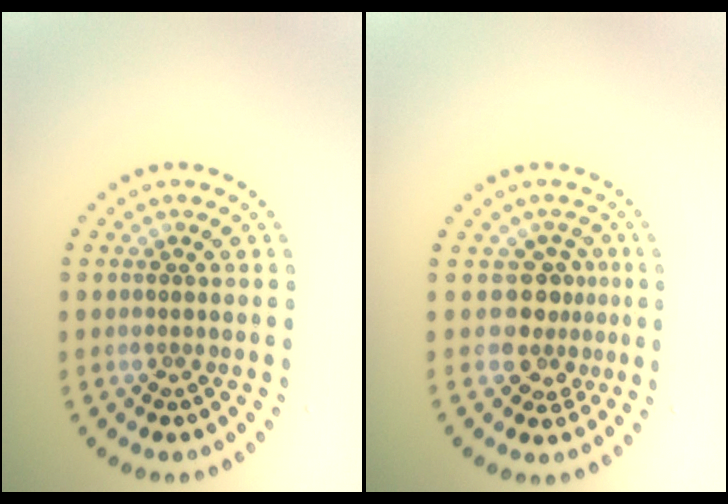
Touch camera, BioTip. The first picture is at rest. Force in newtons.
{"total": 3.0, "press": 2.3, "slide": 1.9}